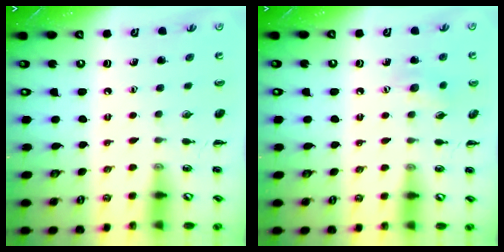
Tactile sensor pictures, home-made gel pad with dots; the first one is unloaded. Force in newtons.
{"total": 7.2, "press": 7.1, "slide": 1.3}